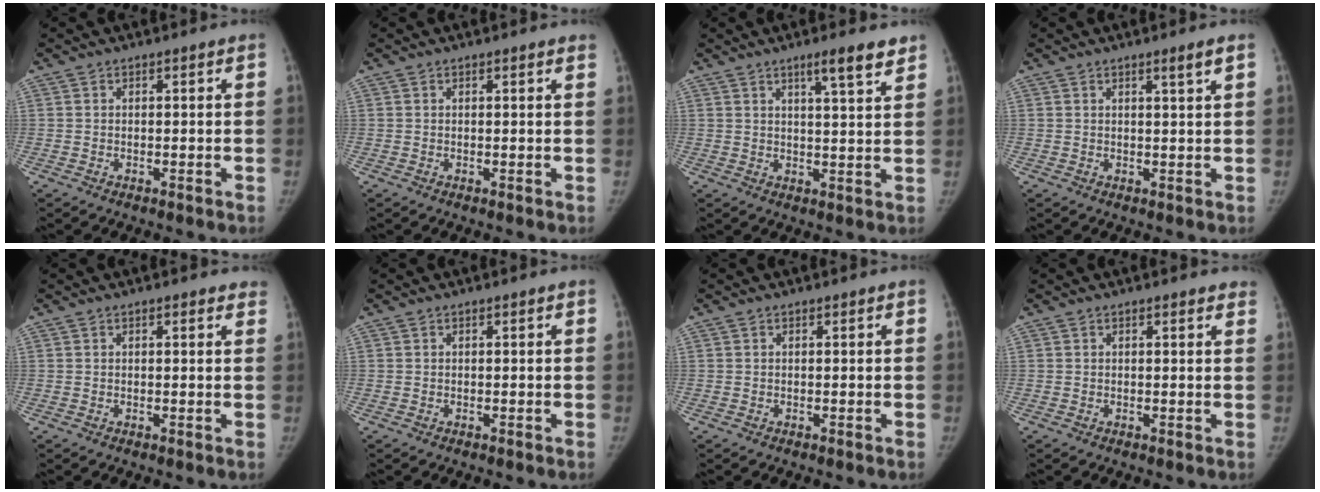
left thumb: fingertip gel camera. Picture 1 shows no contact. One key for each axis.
{"total": 0.9, "fx": 0.8, "fy": 0.2, "fz": 0.4, "tx": -0.005, "ty": 0.000, "tz": 0.005}
{"total": 6.2, "fx": 4.3, "fy": 0.8, "fz": 4.5, "tx": -0.059, "ty": -0.028, "tz": 0.062}
{"total": 2.1, "fx": 1.2, "fy": -0.3, "fz": 1.6, "tx": -0.026, "ty": -0.012, "tz": 0.021}
{"total": 2.0, "fx": 1.4, "fy": 0.8, "fz": 1.2, "tx": 0.003, "ty": 0.002, "tz": 0.013}
{"total": 0.0}
{"total": 0.0}
{"total": 2.0, "fx": 1.6, "fy": 0.6, "fz": 1.0, "tx": 0.004, "ty": 0.001, "tz": 0.014}